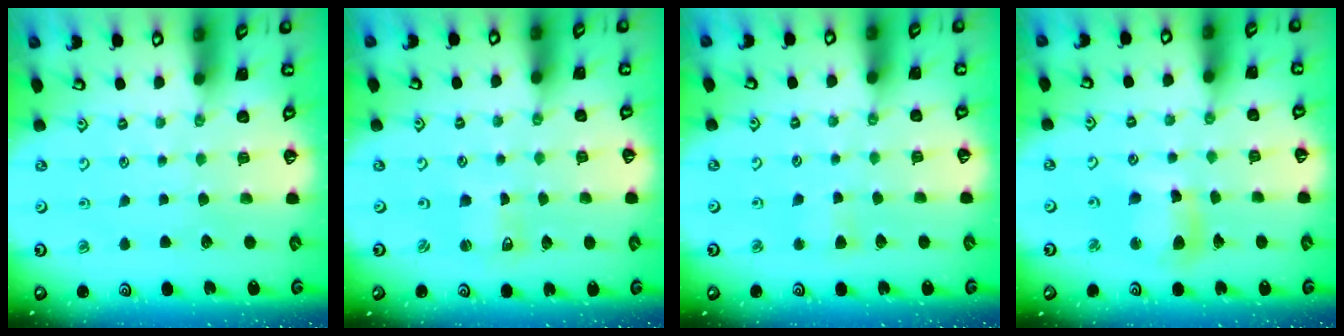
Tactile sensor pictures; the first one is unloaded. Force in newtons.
{"total": 1.0, "press": 1.0, "slide": 0.2}
{"total": 2.7, "press": 2.7, "slide": 0.4}
{"total": 9.9, "press": 9.8, "slide": 1.0}